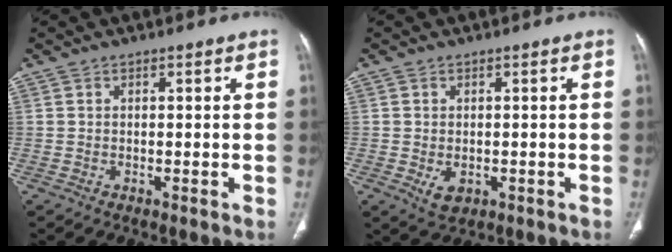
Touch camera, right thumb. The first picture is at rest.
{"total": 3.3, "force": [-0.8, 2.3, 2.2], "torque": [-0.032, 0.000, -0.002]}